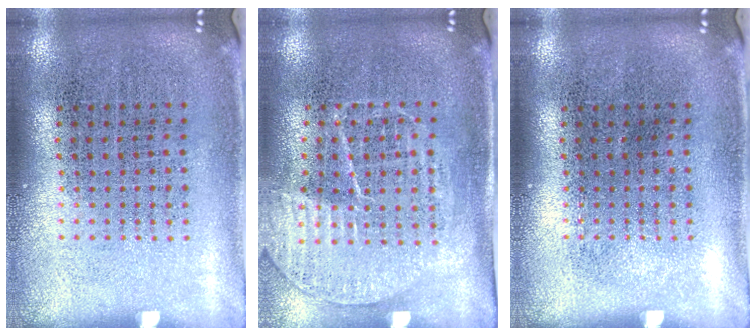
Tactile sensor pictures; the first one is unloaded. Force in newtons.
{"total": 1.3, "press": 1.3, "slide": 0.2}
{"total": 0.0}